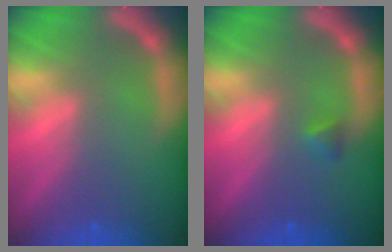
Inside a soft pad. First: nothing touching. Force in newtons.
{"total": 0.9}